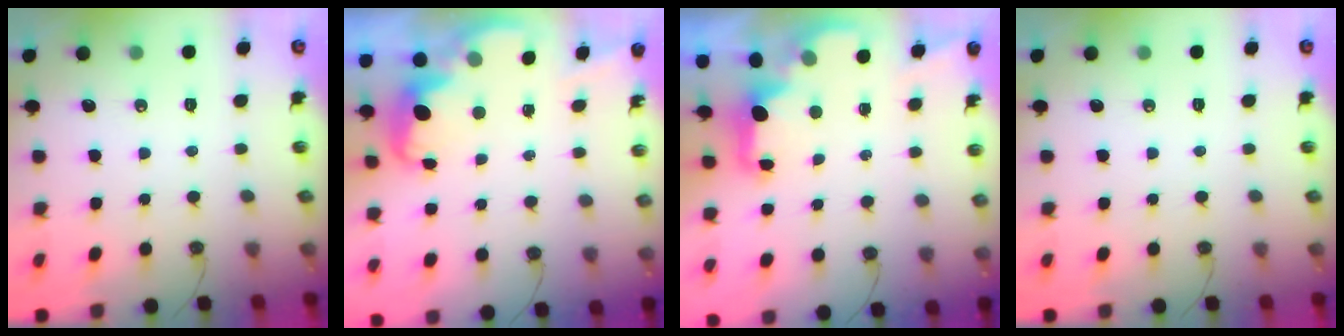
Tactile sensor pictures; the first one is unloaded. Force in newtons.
{"total": 2.5, "press": 2.5, "slide": 0.6}
{"total": 2.3, "press": 2.2, "slide": 0.7}
{"total": 0.0}